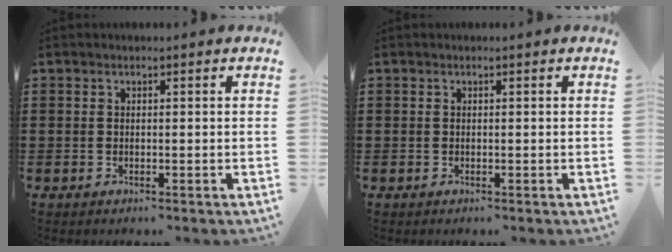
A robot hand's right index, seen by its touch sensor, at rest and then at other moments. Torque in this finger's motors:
{"motor_torque": [-0.05, 0.03, 0.00, 0.00]}